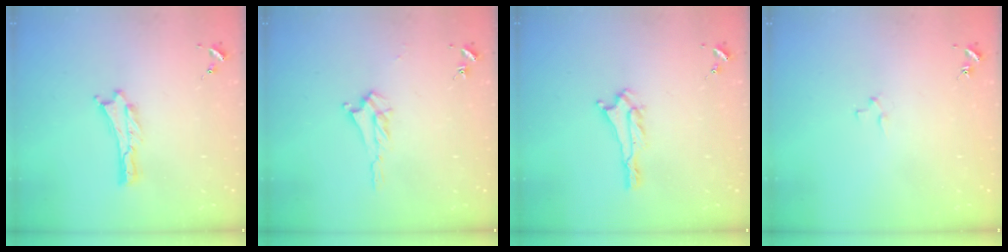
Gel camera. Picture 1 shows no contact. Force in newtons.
{"total": 2.4, "press": 2.4, "slide": 0.4}
{"total": 1.0, "press": 1.0, "slide": 0.1}
{"total": 1.9, "press": 1.9, "slide": 0.2}